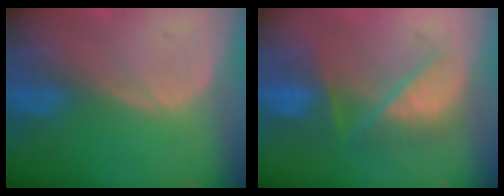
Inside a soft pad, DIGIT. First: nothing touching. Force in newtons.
{"total": 7.5, "press": 7.1, "slide": 2.5}